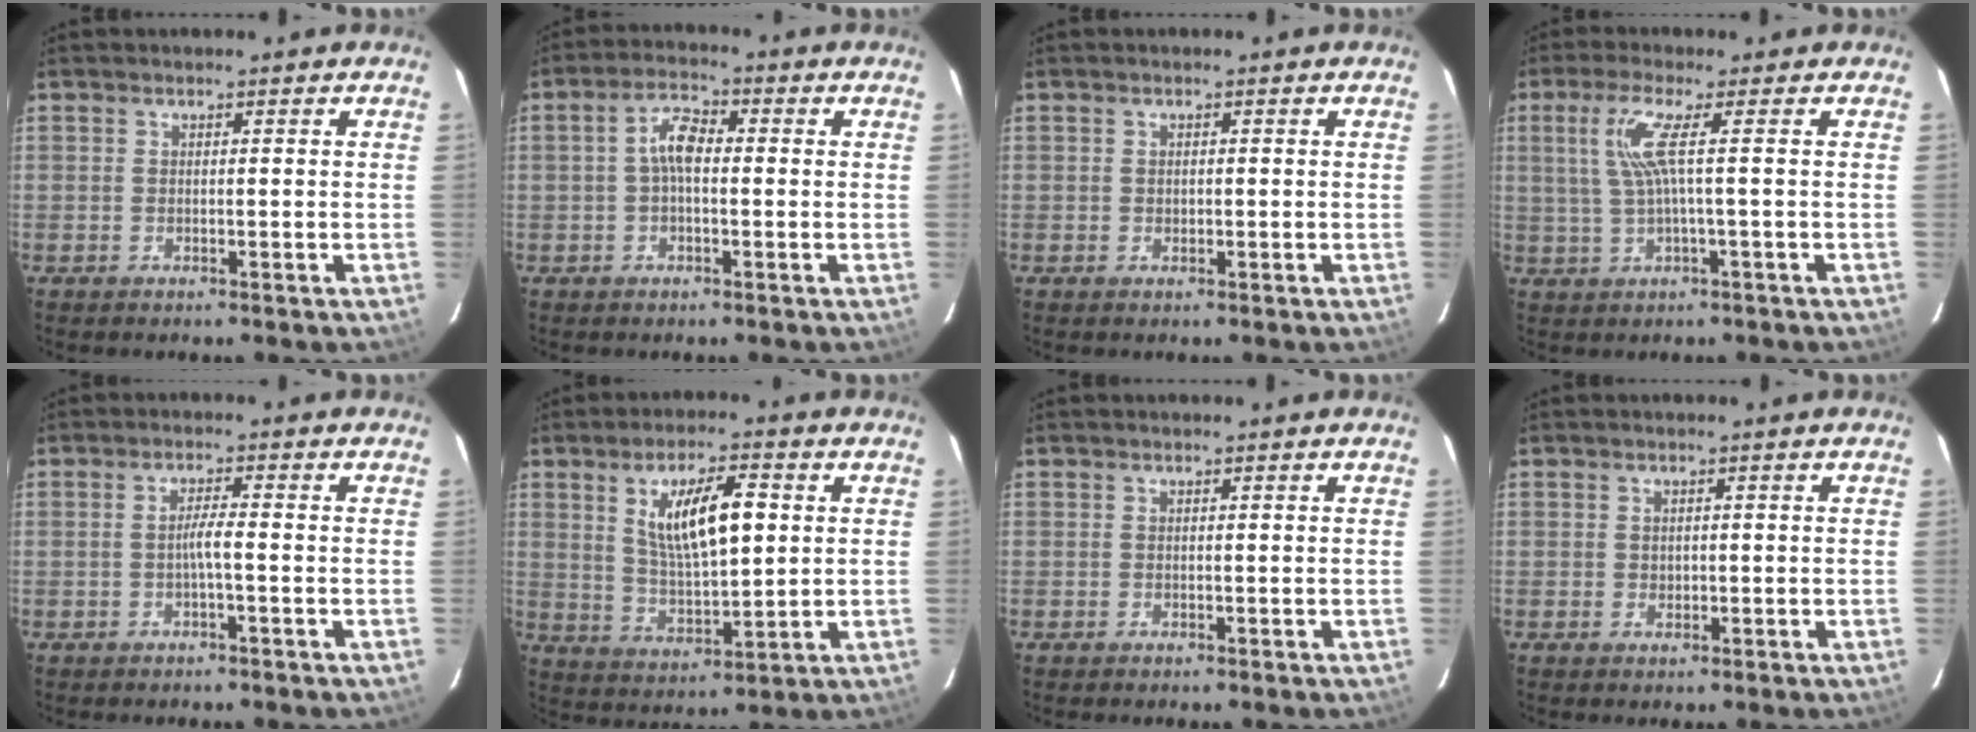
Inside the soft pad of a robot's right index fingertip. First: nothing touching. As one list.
[{"total": 4.7, "force": [-0.1, 2.2, 4.2], "torque": [-0.084, 0.017, -0.004]}, {"total": 0.6, "force": [0.0, 0.6, 0.0], "torque": [0.003, 0.000, 0.001]}, {"total": 5.6, "force": [0.9, -0.8, 5.5], "torque": [-0.108, -0.001, 0.028]}, {"total": 2.3, "force": [-0.9, -0.2, 2.1], "torque": [-0.041, 0.003, -0.015]}, {"total": 11.8, "force": [3.3, 3.9, 10.7], "torque": [-0.191, 0.002, 0.069]}, {"total": 0.0}, {"total": 0.9, "force": [0.1, 0.9, 0.1], "torque": [0.003, 0.000, 0.003]}]